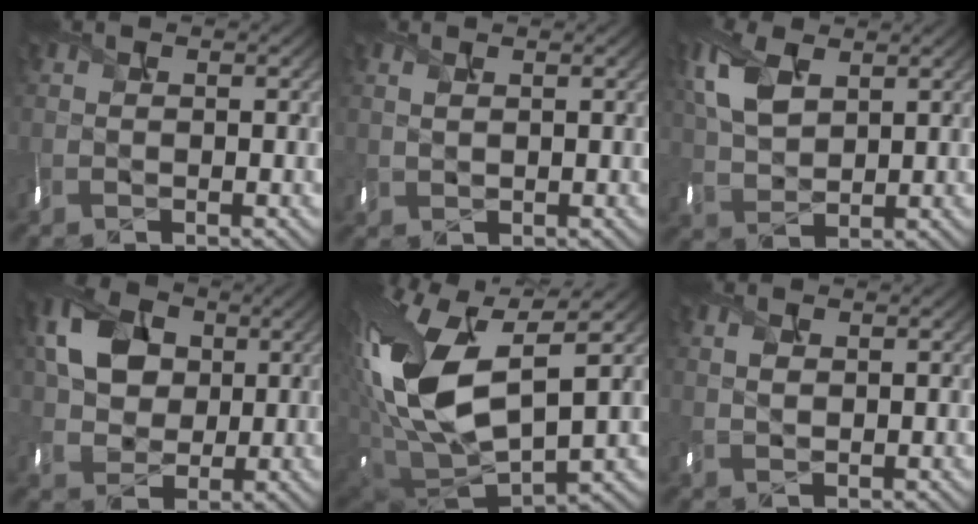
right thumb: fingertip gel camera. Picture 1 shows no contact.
{"total": 0.7, "force": [0.5, 0.4, 0.2], "torque": [-0.008, -0.008, 0.021]}
{"total": 6.6, "force": [2.7, 4.0, 4.5], "torque": [-0.130, 0.002, 0.060]}
{"total": 7.8, "force": [1.8, 6.4, 4.0], "torque": [-0.101, 0.003, 0.030]}
{"total": 18.3, "force": [3.1, 10.0, 15.0], "torque": [-0.344, -0.019, 0.072]}
{"total": 0.9, "force": [0.5, 0.6, 0.5], "torque": [-0.020, -0.006, 0.020]}